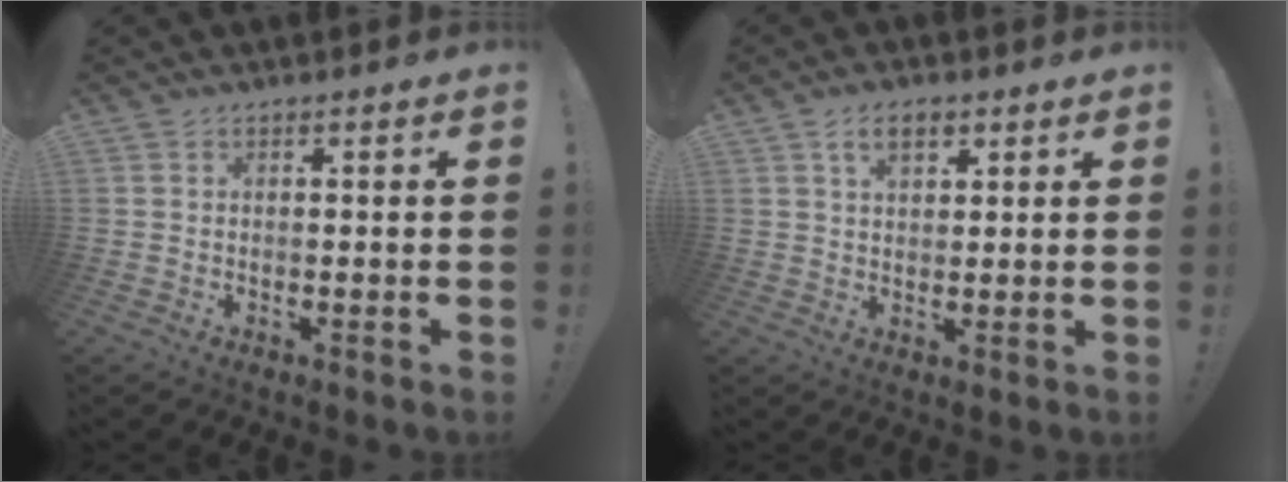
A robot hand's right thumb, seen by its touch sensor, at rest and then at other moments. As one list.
[{"total": 5.7, "force": [3.0, 3.1, 3.7], "torque": [-0.063, 0.000, 0.055]}]